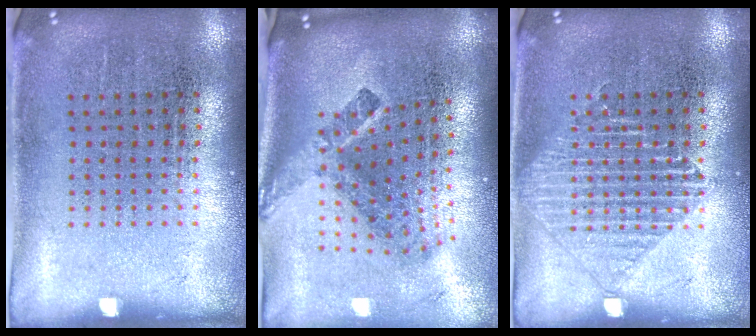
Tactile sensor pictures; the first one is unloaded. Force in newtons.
{"total": 2.7, "press": 1.7, "slide": 2.1}
{"total": 2.0, "press": 2.0, "slide": 0.3}